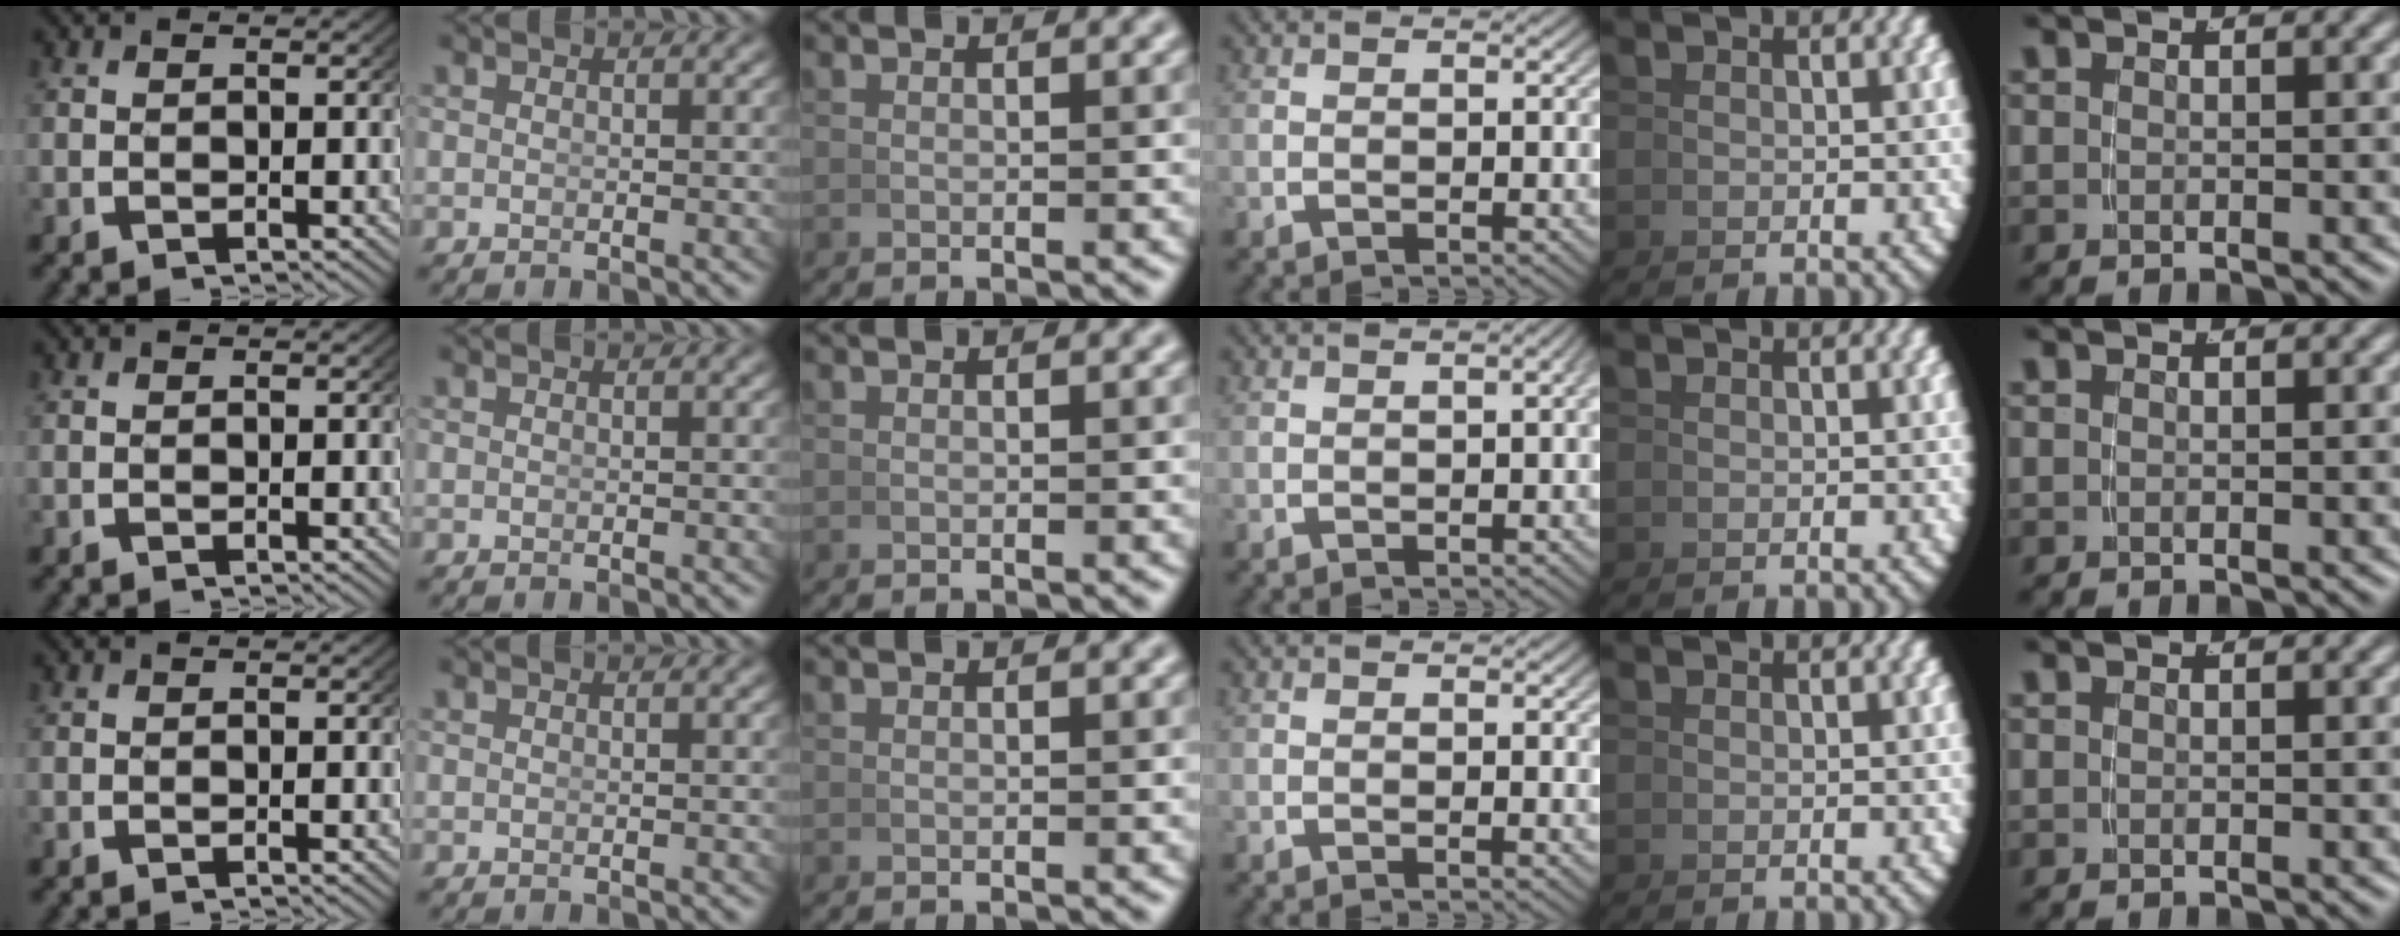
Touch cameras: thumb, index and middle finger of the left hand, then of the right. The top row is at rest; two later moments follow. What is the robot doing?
{"motion": "lift_and_place", "object": "dispenser bottle"}